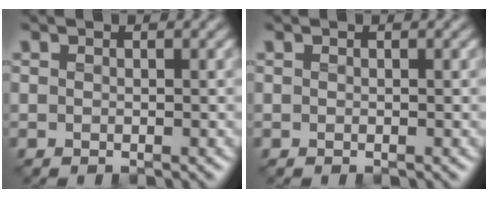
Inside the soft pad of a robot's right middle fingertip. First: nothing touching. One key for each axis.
{"total": 0.0}